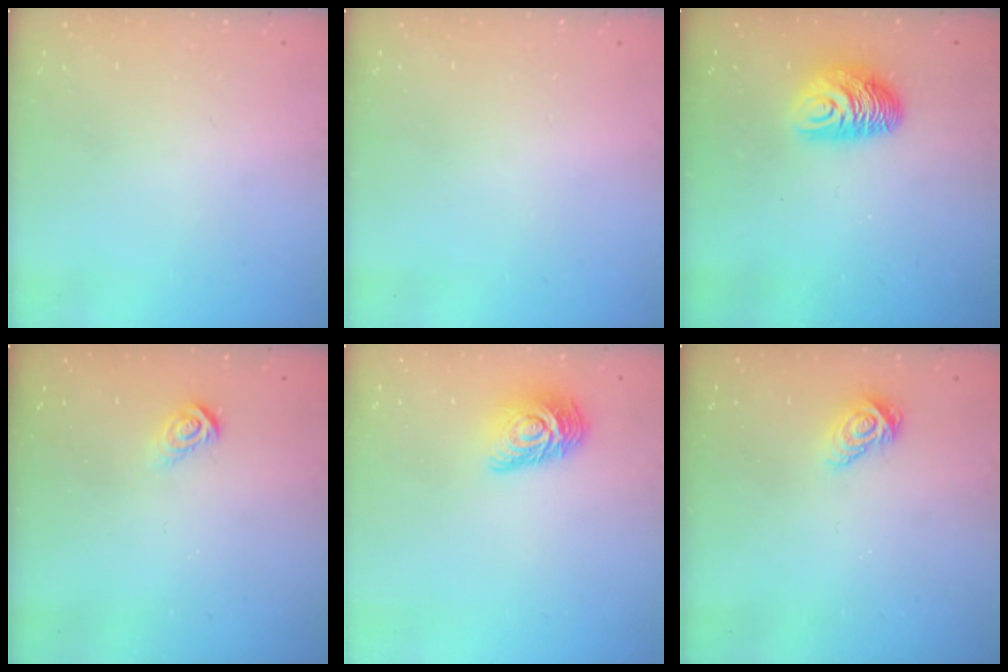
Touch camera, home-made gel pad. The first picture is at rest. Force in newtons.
{"total": 0.0}
{"total": 9.3, "press": 9.2, "slide": 0.6}
{"total": 4.2, "press": 4.2, "slide": 0.4}
{"total": 10.5, "press": 10.5, "slide": 0.6}
{"total": 7.4, "press": 7.4, "slide": 0.2}